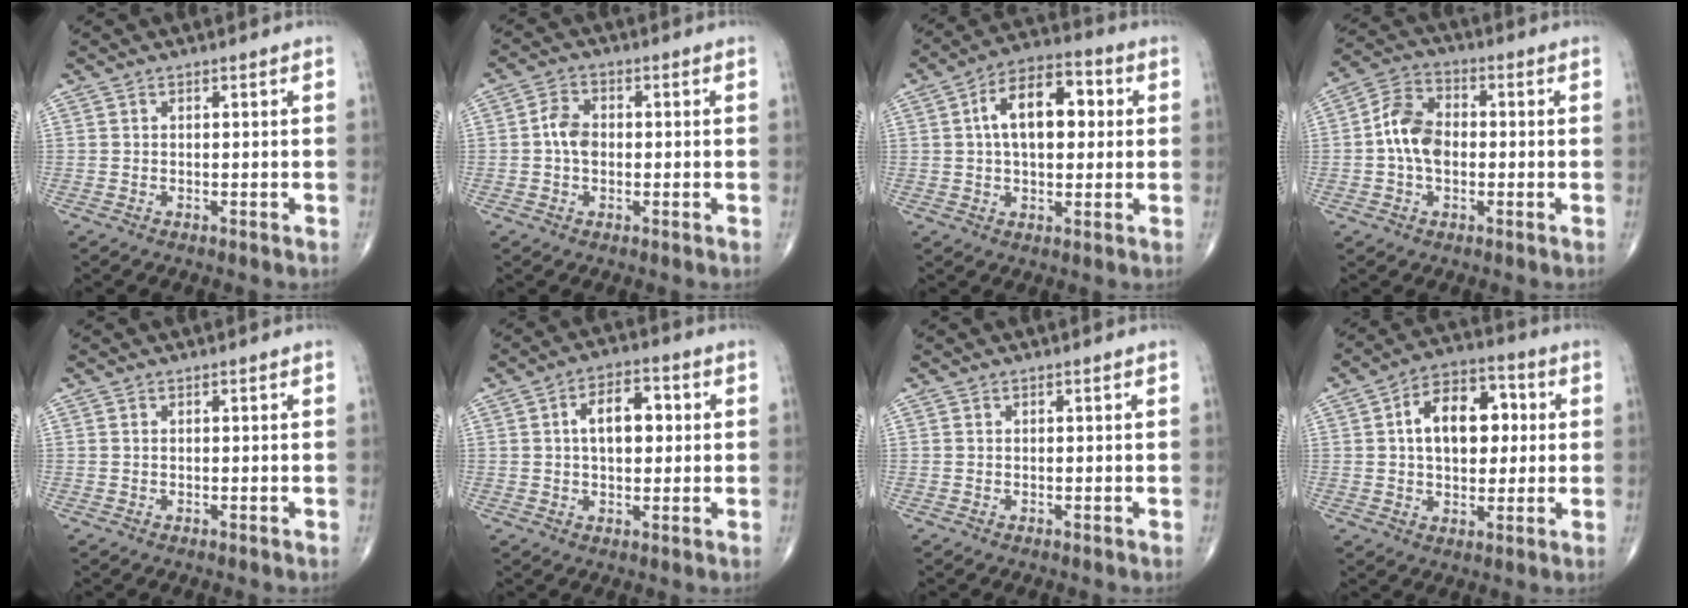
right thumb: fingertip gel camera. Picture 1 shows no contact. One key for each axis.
{"total": 4.5, "fx": -0.3, "fy": 3.2, "fz": 3.1, "tx": -0.054, "ty": 0.013, "tz": -0.013}
{"total": 12.9, "fx": 2.2, "fy": 7.3, "fz": 10.4, "tx": -0.146, "ty": 0.023, "tz": 0.027}
{"total": 8.8, "fx": -0.7, "fy": 6.0, "fz": 6.4, "tx": -0.111, "ty": 0.025, "tz": -0.024}
{"total": 0.0}
{"total": 8.4, "fx": 1.2, "fy": 4.9, "fz": 6.8, "tx": -0.089, "ty": 0.016, "tz": 0.016}
{"total": 0.0}
{"total": 13.7, "fx": 2.1, "fy": 8.6, "fz": 10.4, "tx": -0.128, "ty": 0.018, "tz": 0.025}